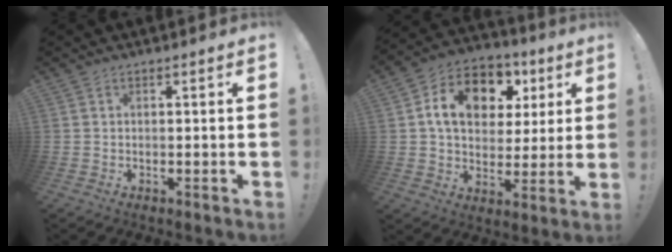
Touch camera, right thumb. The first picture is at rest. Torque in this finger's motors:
{"motor_torque": [1.61, 2.84, 0.59, -0.32, 0.32]}